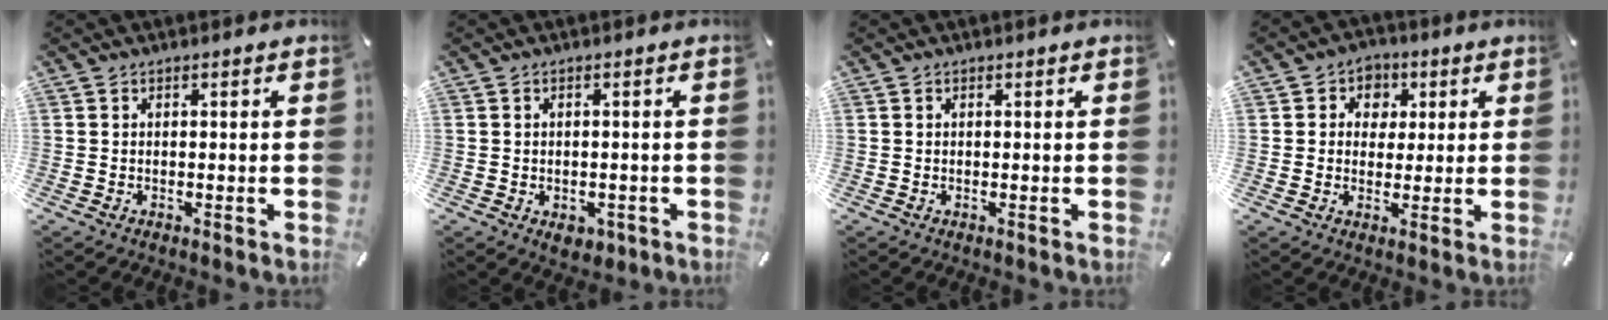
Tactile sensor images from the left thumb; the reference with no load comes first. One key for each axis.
{"total": 3.2, "fx": -1.3, "fy": 2.4, "fz": 1.7, "tx": -0.027, "ty": 0.005, "tz": -0.020}
{"total": 0.0}
{"total": 5.8, "fx": 1.0, "fy": 5.3, "fz": 2.0, "tx": -0.022, "ty": 0.000, "tz": 0.011}